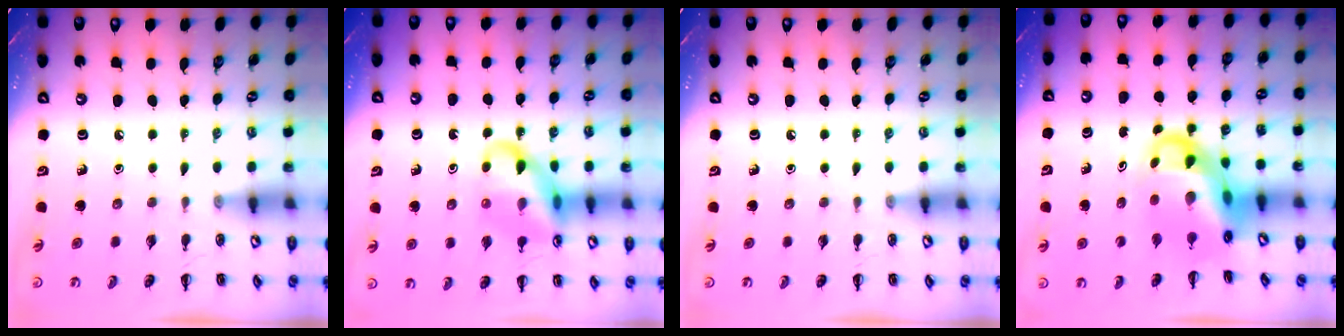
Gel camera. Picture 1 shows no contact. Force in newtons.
{"total": 14.3, "press": 14.2, "slide": 1.6}
{"total": 0.0}
{"total": 8.7, "press": 8.3, "slide": 2.5}